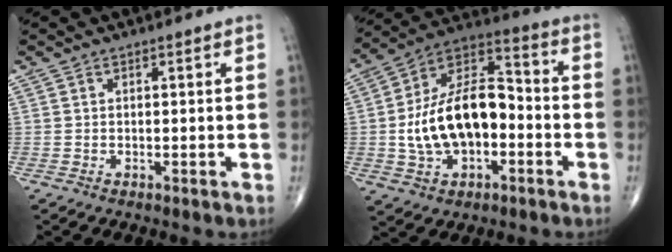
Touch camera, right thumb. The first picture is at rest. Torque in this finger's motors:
{"motor_torque": [2.46, 2.55, 1.66, -0.52, 0.21]}